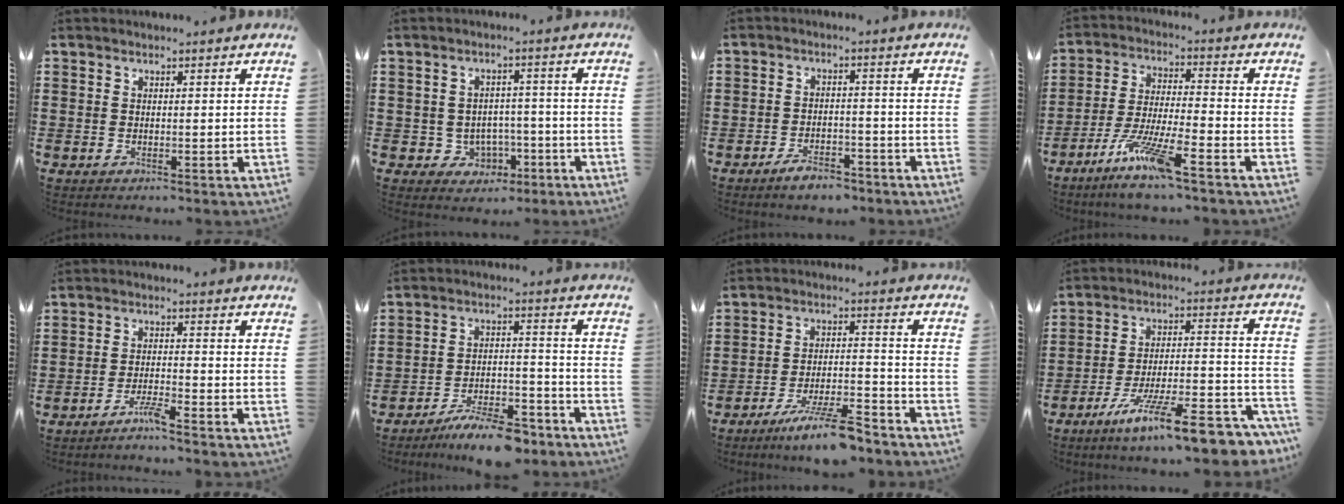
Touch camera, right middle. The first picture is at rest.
{"total": 3.6, "force": [-1.6, 3.0, 1.0], "torque": [-0.032, 0.005, -0.033]}
{"total": 3.9, "force": [-3.6, 1.1, 1.0], "torque": [-0.019, 0.009, -0.070]}
{"total": 8.8, "force": [-6.4, 0.5, 6.1], "torque": [-0.128, -0.011, -0.123]}
{"total": 2.9, "force": [-2.4, -0.1, 1.6], "torque": [-0.035, 0.002, -0.047]}
{"total": 8.5, "force": [-7.6, 1.4, 3.5], "torque": [-0.057, 0.016, -0.140]}
{"total": 8.5, "force": [-6.8, 0.8, 5.0], "torque": [-0.095, -0.001, -0.125]}
{"total": 13.3, "force": [-10.3, 1.4, 8.3], "torque": [-0.131, 0.027, -0.184]}